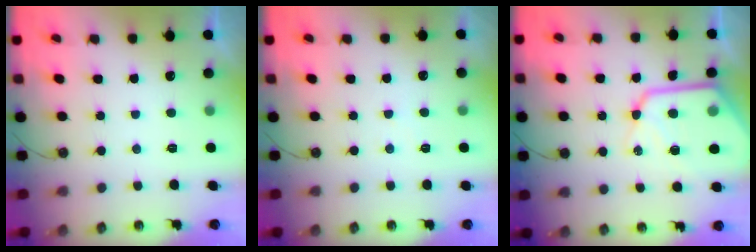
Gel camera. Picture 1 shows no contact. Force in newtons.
{"total": 2.6, "press": 2.6, "slide": 0.4}
{"total": 16.3, "press": 16.2, "slide": 1.5}